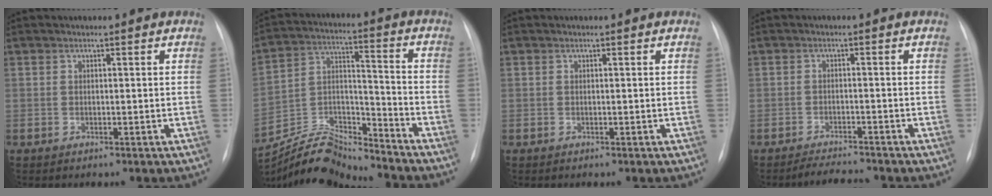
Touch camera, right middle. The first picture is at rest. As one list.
[{"total": 11.1, "force": [-11.0, -0.3, 1.6], "torque": [-0.037, 0.029, -0.207]}, {"total": 0.0}, {"total": 3.2, "force": [-3.1, 0.0, 0.6], "torque": [-0.014, -0.015, -0.050]}]